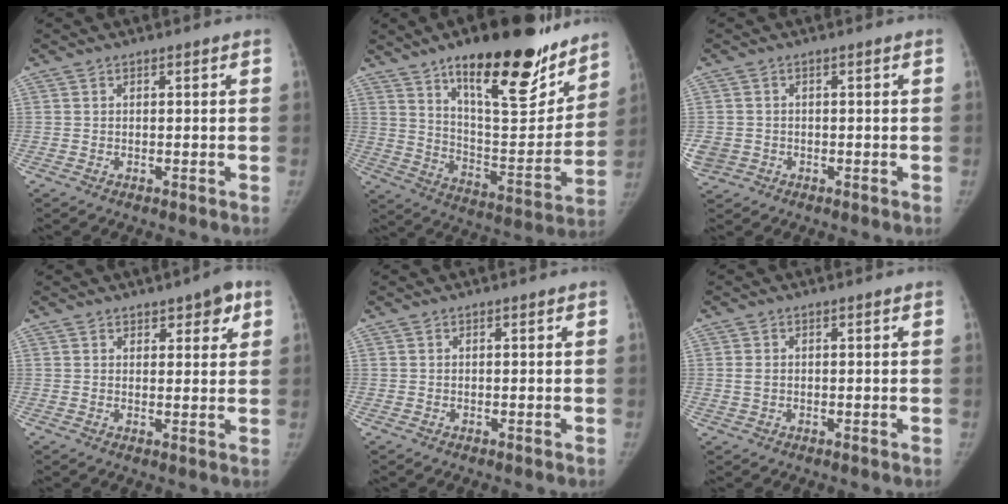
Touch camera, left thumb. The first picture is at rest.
{"total": 26.9, "force": [17.6, 8.7, 18.3], "torque": [-0.224, -0.087, 0.274]}
{"total": 4.7, "force": [-1.0, 4.3, 1.8], "torque": [-0.050, 0.005, -0.009]}
{"total": 5.0, "force": [2.9, 2.5, 3.3], "torque": [-0.016, -0.013, 0.036]}
{"total": 0.0}
{"total": 1.7, "force": [0.1, 1.4, 1.0], "torque": [-0.018, 0.000, 0.006]}